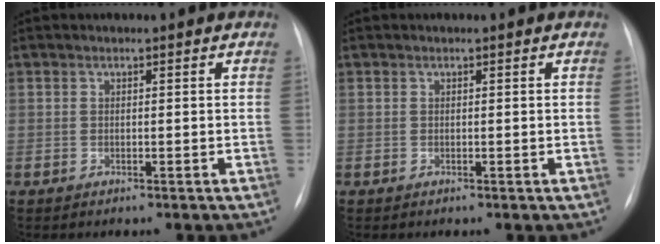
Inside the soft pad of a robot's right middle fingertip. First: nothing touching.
{"total": 0.0}